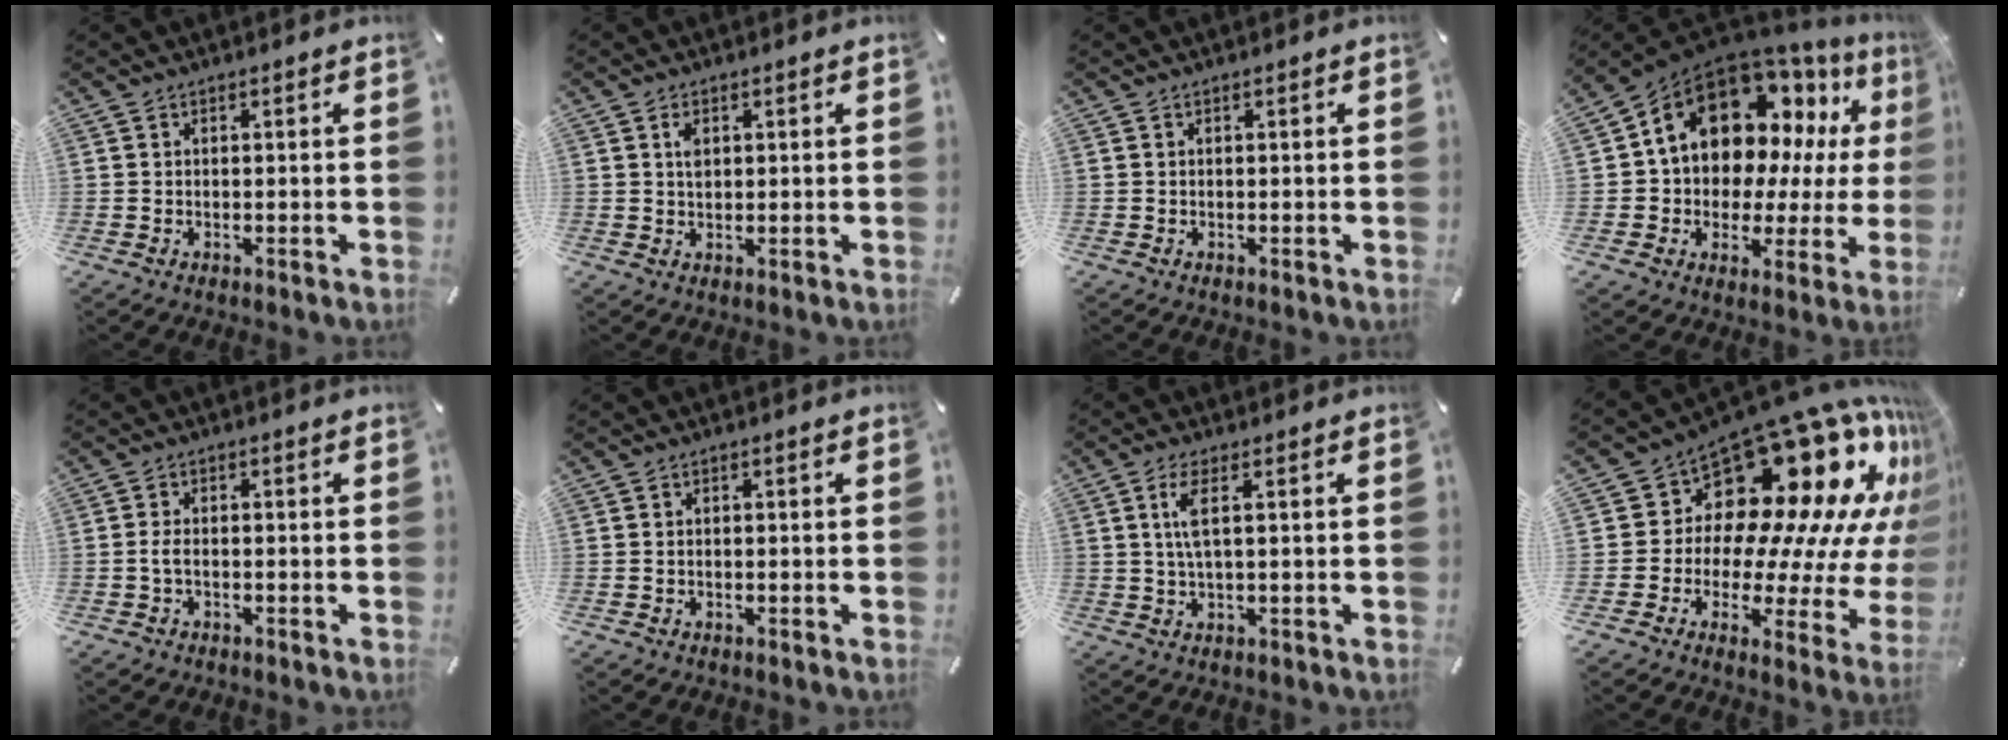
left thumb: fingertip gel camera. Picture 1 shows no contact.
{"total": 2.4, "force": [0.8, 1.6, 1.6], "torque": [-0.028, 0.001, 0.012]}
{"total": 0.0}
{"total": 16.5, "force": [8.7, 11.2, 8.4], "torque": [-0.152, -0.069, 0.156]}
{"total": 2.6, "force": [-0.8, 1.4, 2.1], "torque": [-0.051, 0.001, -0.018]}
{"total": 0.7, "force": [-0.2, 0.5, 0.4], "torque": [-0.009, 0.002, -0.006]}
{"total": 4.9, "force": [1.2, 1.3, 4.6], "torque": [-0.101, 0.000, 0.017]}
{"total": 18.6, "force": [12.7, 9.8, 9.3], "torque": [-0.118, -0.145, 0.219]}